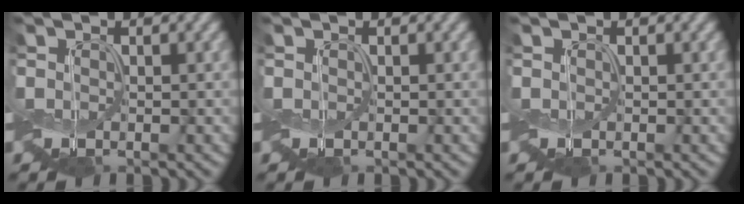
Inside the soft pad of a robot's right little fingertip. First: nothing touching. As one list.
[{"total": 0.0}, {"total": 0.0}]